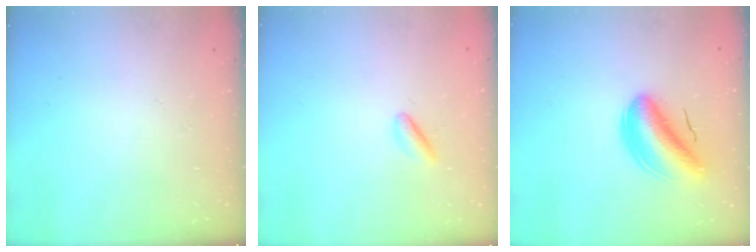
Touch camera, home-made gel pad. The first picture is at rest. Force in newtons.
{"total": 3.4, "press": 3.3, "slide": 0.8}
{"total": 8.8, "press": 8.3, "slide": 2.9}